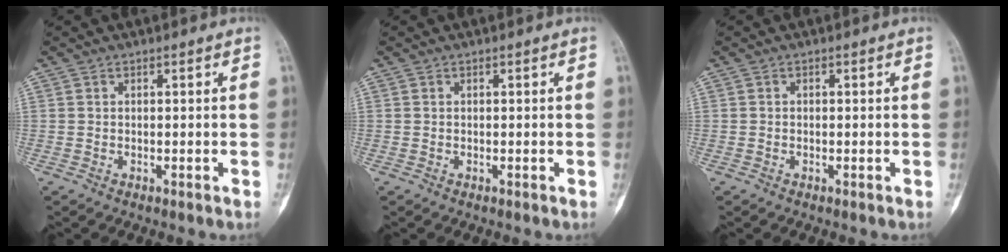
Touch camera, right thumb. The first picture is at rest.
{"total": 0.0}
{"total": 0.0}